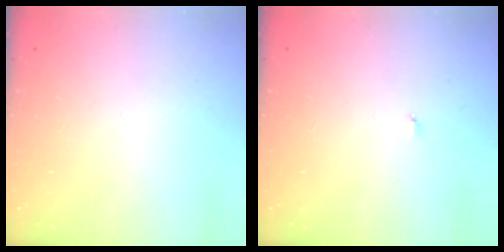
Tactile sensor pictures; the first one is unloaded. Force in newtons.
{"total": 2.9, "press": 2.9, "slide": 0.3}